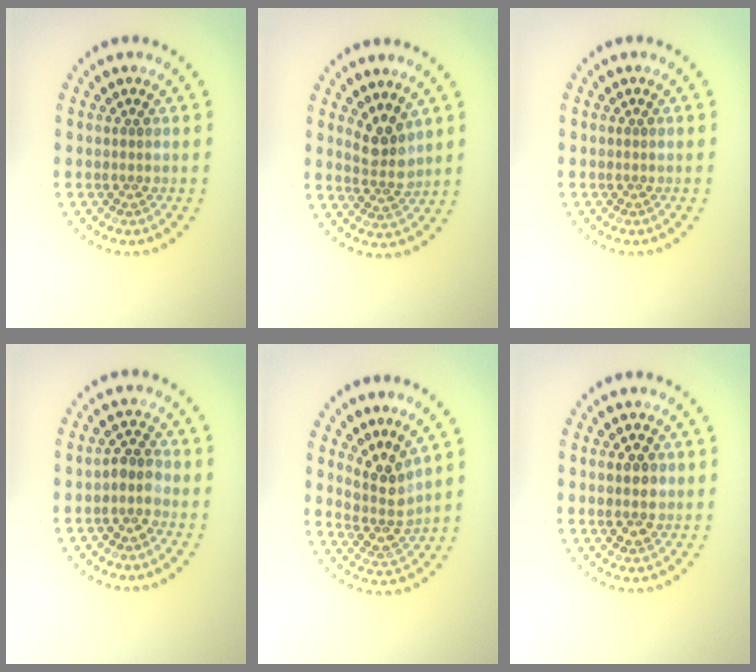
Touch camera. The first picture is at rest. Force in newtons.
{"total": 2.7, "press": 2.4, "slide": 1.3}
{"total": 0.0}
{"total": 1.8, "press": 1.6, "slide": 1.0}
{"total": 3.1, "press": 2.3, "slide": 2.1}
{"total": 2.1, "press": 2.0, "slide": 0.1}